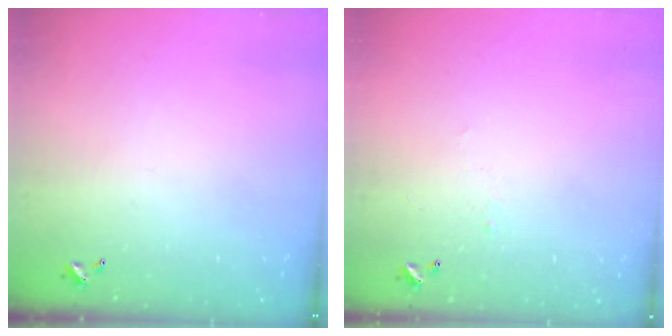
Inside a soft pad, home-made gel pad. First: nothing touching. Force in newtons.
{"total": 2.2, "press": 2.0, "slide": 0.8}